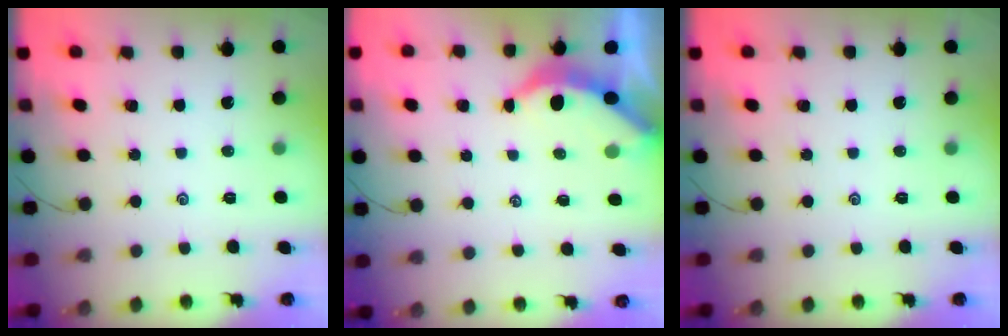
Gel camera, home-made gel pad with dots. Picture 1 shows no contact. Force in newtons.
{"total": 3.8, "press": 3.8, "slide": 0.4}
{"total": 0.0}